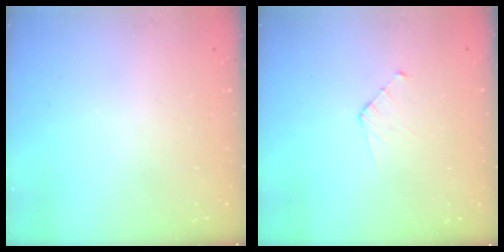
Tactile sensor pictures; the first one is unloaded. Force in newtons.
{"total": 3.6, "press": 3.6, "slide": 0.3}